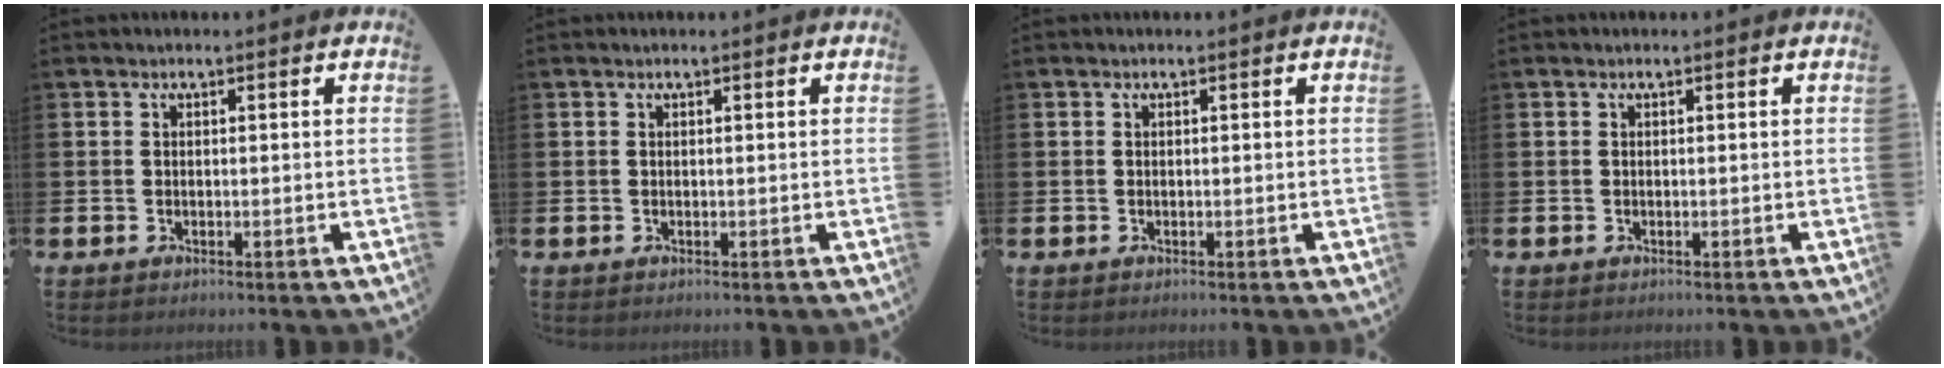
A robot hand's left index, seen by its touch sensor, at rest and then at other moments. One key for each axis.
{"total": 0.0}
{"total": 0.0}
{"total": 0.0}